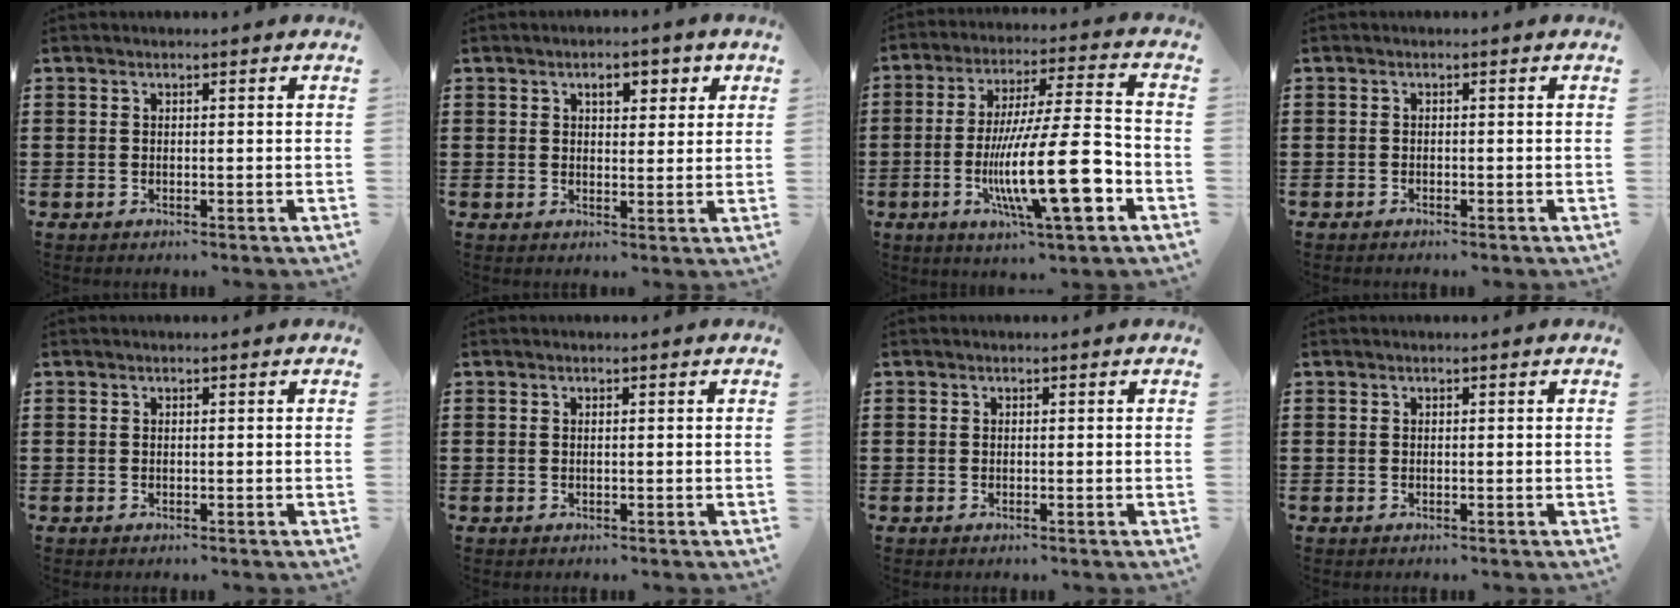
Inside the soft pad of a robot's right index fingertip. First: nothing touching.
{"total": 3.5, "force": [1.7, 2.0, 2.4], "torque": [-0.031, 0.002, 0.019]}
{"total": 19.1, "force": [-5.8, 3.8, 17.8], "torque": [-0.316, -0.006, -0.096]}
{"total": 0.6, "force": [-0.6, 0.1, 0.1], "torque": [-0.005, -0.003, -0.013]}
{"total": 0.0}
{"total": 0.0}
{"total": 0.0}
{"total": 0.0}